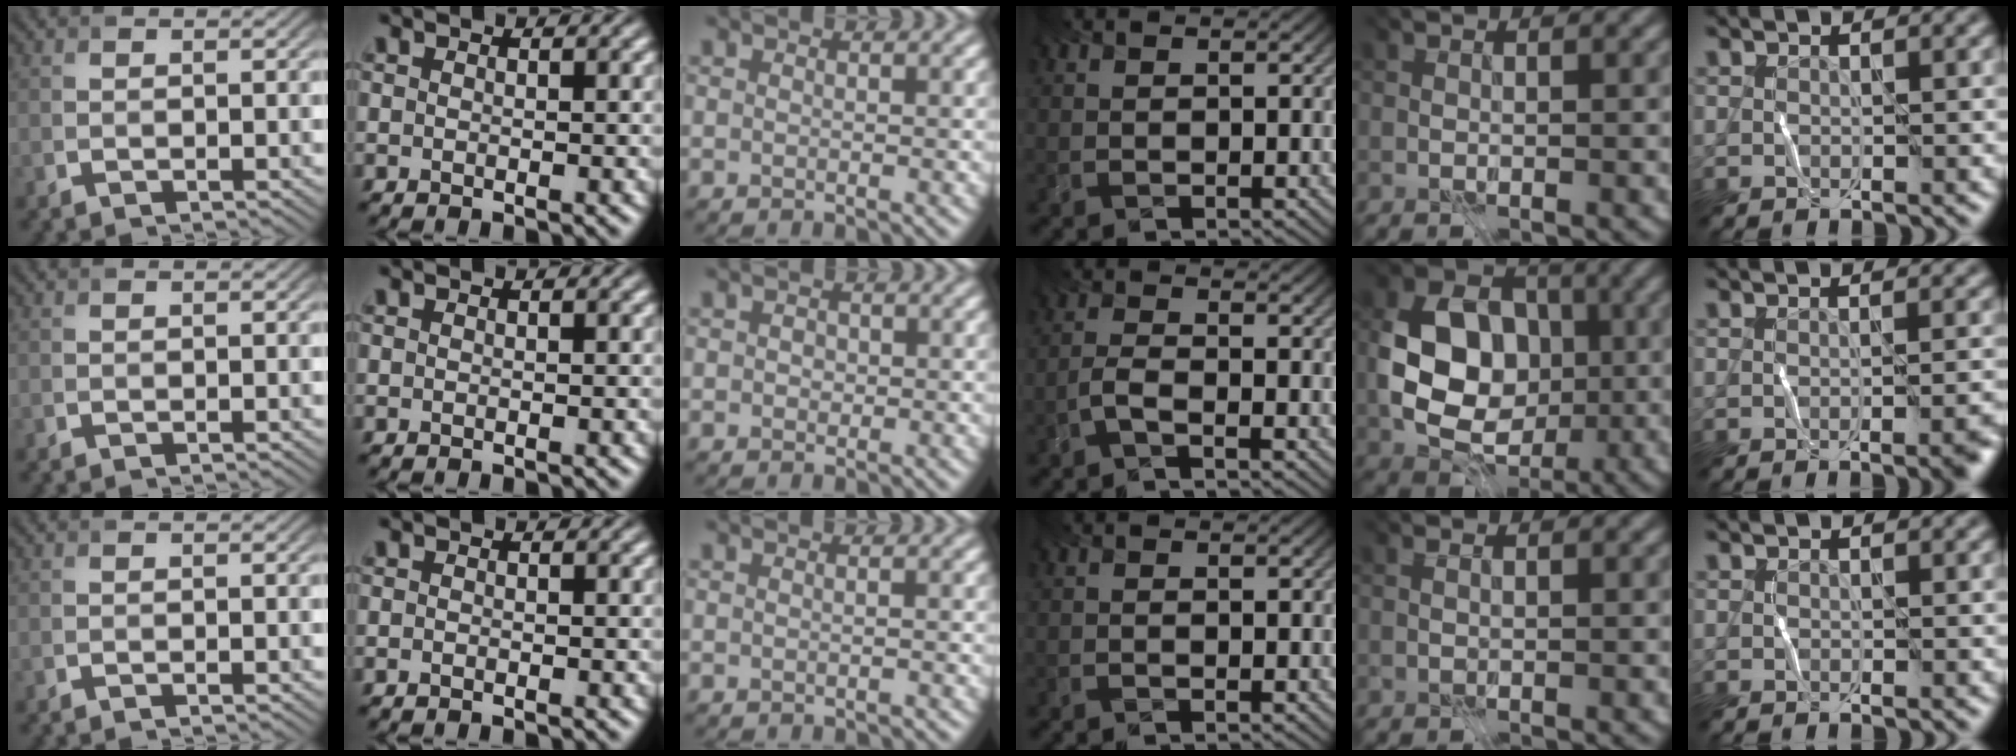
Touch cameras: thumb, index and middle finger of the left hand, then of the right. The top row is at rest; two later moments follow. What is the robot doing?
{"motion": "wrap", "object": "wrapping paper"}